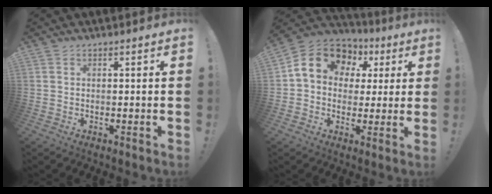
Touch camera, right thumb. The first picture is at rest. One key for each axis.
{"total": 14.5, "fx": 5.5, "fy": 11.1, "fz": 7.6, "tx": -0.107, "ty": -0.019, "tz": 0.105}